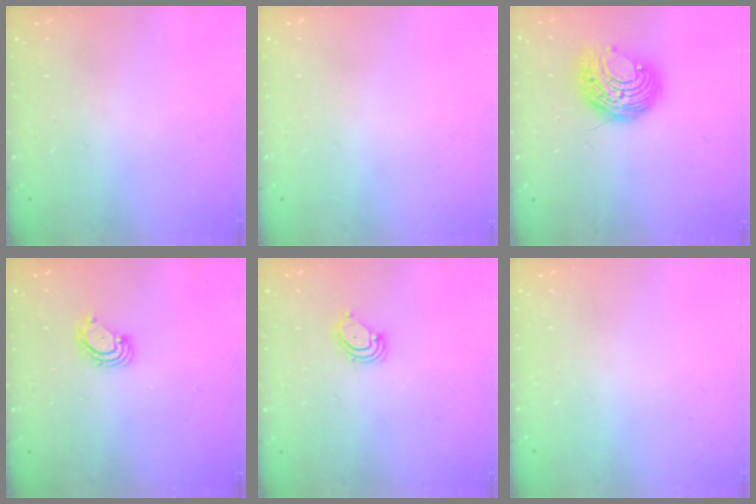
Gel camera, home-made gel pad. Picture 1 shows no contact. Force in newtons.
{"total": 0.0}
{"total": 10.0, "press": 10.0, "slide": 0.9}
{"total": 3.3, "press": 3.3, "slide": 0.3}
{"total": 3.8, "press": 3.8, "slide": 0.2}
{"total": 0.0}